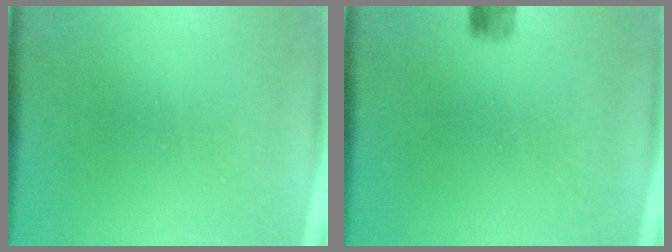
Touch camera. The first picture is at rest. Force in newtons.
{"total": 2.2}